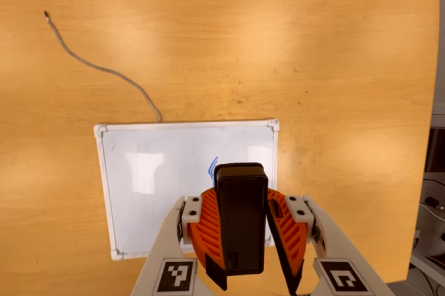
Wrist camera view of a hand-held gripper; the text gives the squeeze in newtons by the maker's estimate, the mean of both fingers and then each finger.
{"total": 7.4, "left": 8.0, "right": 6.7}